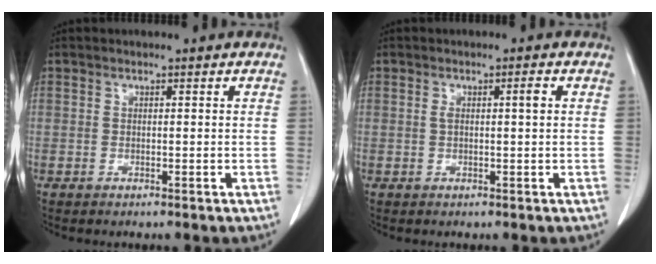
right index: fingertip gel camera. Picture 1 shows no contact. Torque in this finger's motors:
{"motor_torque": [-0.02, 0.09, 0.03, 0.01]}